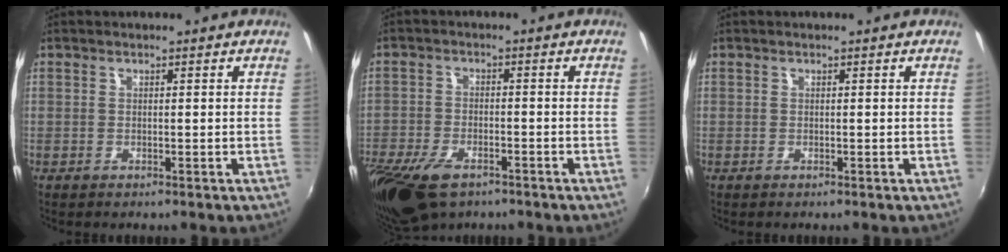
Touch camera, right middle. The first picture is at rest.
{"total": 14.0, "force": [-9.2, 6.8, 8.1], "torque": [-0.209, -0.044, -0.164]}
{"total": 0.0}